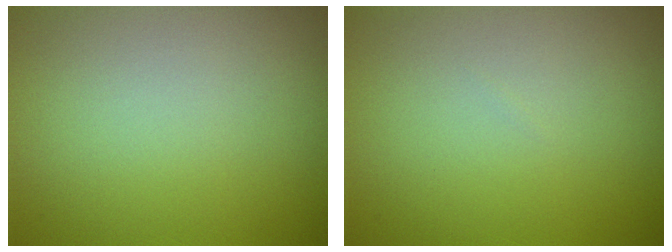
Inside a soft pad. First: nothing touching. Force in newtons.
{"total": 0.0}